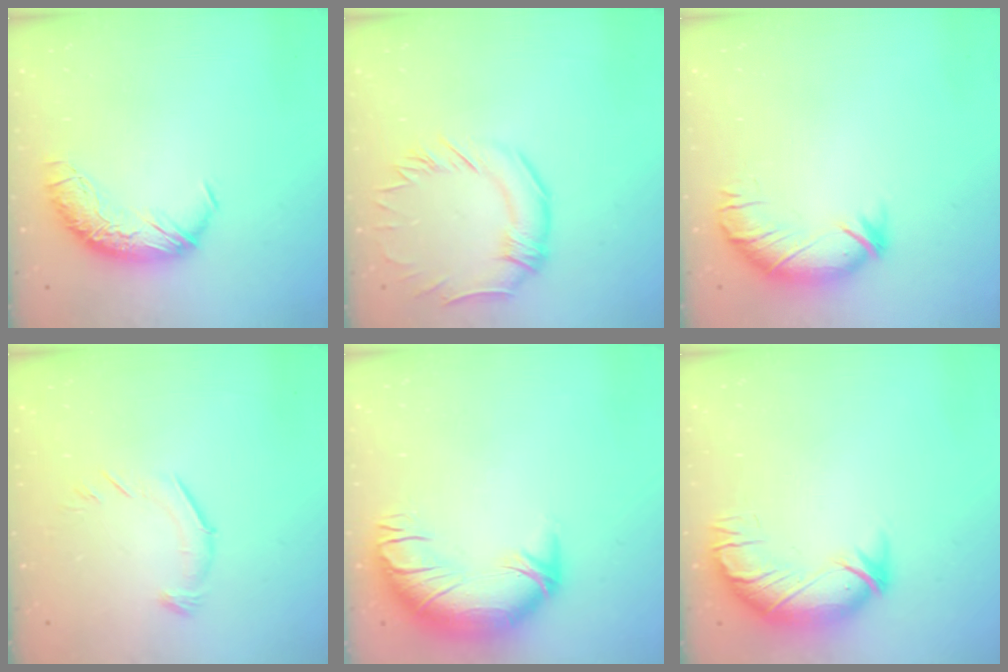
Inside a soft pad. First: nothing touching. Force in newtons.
{"total": 0.9, "press": 0.2, "slide": 0.9}
{"total": 3.4, "press": 3.0, "slide": 1.5}
{"total": 5.2, "press": 5.1, "slide": 1.1}
{"total": 3.8, "press": 2.1, "slide": 3.2}
{"total": 3.3, "press": 1.7, "slide": 2.9}